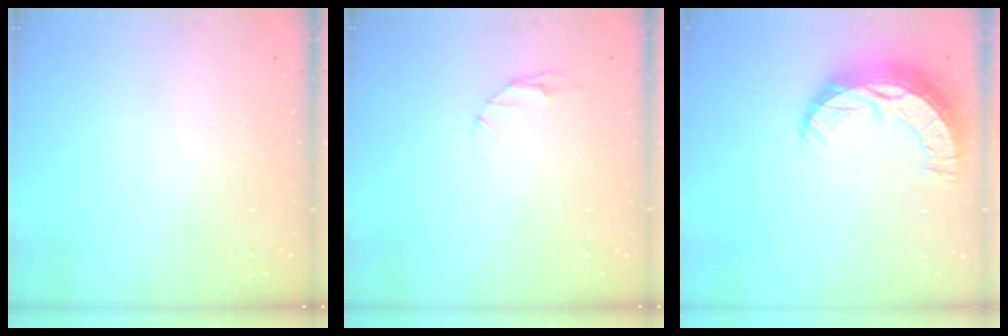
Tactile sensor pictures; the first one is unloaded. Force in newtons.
{"total": 2.9, "press": 2.9, "slide": 0.4}
{"total": 12.3, "press": 12.2, "slide": 0.9}